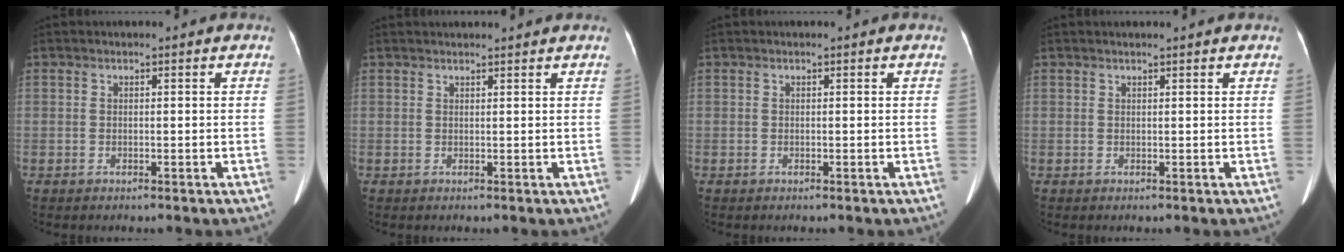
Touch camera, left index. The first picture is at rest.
{"total": 4.3, "force": [4.2, 0.0, 1.1], "torque": [-0.008, 0.017, 0.046]}
{"total": 0.0}
{"total": 2.1, "force": [2.0, 0.1, 0.9], "torque": [-0.009, 0.011, 0.023]}